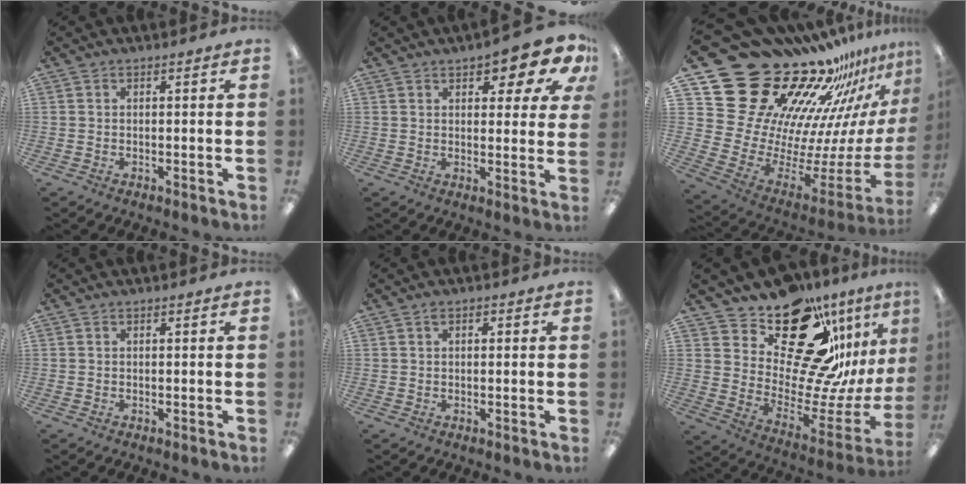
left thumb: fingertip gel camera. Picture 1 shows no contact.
{"total": 8.6, "force": [5.5, 3.3, 5.8], "torque": [-0.064, -0.031, 0.092]}
{"total": 28.7, "force": [21.9, 14.6, 11.4], "torque": [-0.126, -0.229, 0.458]}
{"total": 0.0}
{"total": 1.2, "force": [0.5, 0.7, 0.8], "torque": [-0.017, 0.005, 0.008]}
{"total": 22.2, "force": [15.7, 10.8, 11.4], "torque": [-0.154, -0.129, 0.280]}